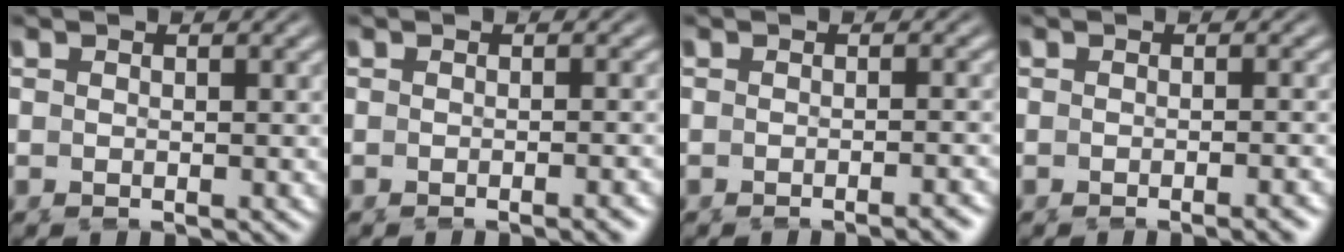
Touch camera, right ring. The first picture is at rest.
{"total": 1.3, "force": [-0.9, -0.4, 0.9], "torque": [-0.010, 0.005, -0.015]}
{"total": 1.9, "force": [-1.5, -0.3, 1.2], "torque": [-0.009, 0.006, -0.025]}
{"total": 1.6, "force": [-1.1, -0.3, 1.0], "torque": [-0.012, 0.005, -0.019]}